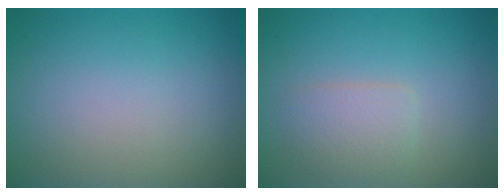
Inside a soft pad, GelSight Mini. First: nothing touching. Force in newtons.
{"total": 2.3, "press": 2.3, "slide": 0.1}